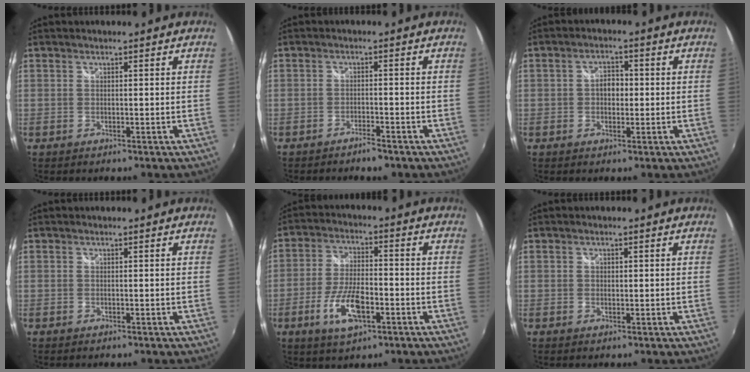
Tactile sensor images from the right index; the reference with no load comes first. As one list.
[{"total": 2.6, "force": [-2.3, 0.7, 1.2], "torque": [-0.029, -0.002, -0.037]}, {"total": 3.5, "force": [-0.2, 2.5, 2.3], "torque": [-0.036, 0.008, -0.005]}, {"total": 0.0}, {"total": 10.1, "force": [-4.3, 4.0, 8.2], "torque": [-0.169, -0.008, -0.077]}, {"total": 0.7, "force": [0.1, 0.7, 0.3], "torque": [-0.004, 0.001, 0.001]}]